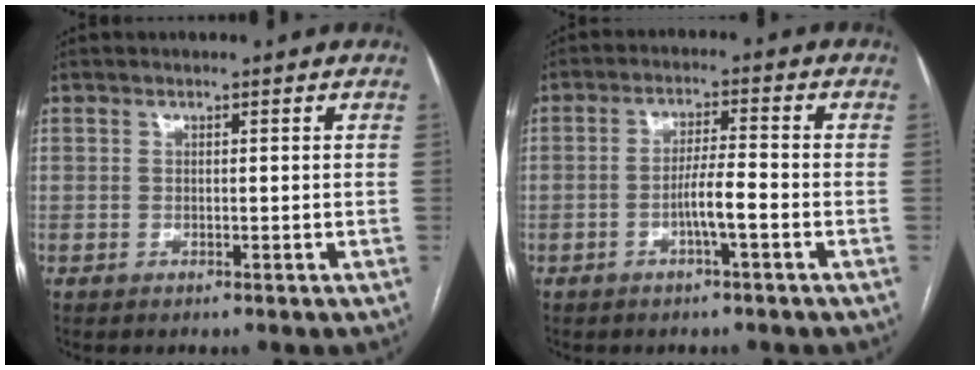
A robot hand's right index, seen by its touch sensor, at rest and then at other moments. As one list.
[{"total": 6.4, "force": [-2.5, 0.3, 5.8], "torque": [-0.109, 0.010, -0.041]}]